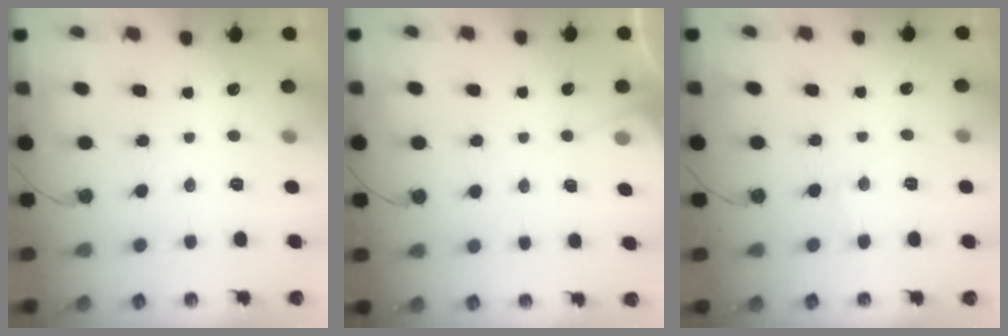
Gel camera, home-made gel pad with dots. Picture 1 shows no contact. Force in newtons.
{"total": 4.4, "press": 4.4, "slide": 0.7}
{"total": 4.0, "press": 3.9, "slide": 0.6}